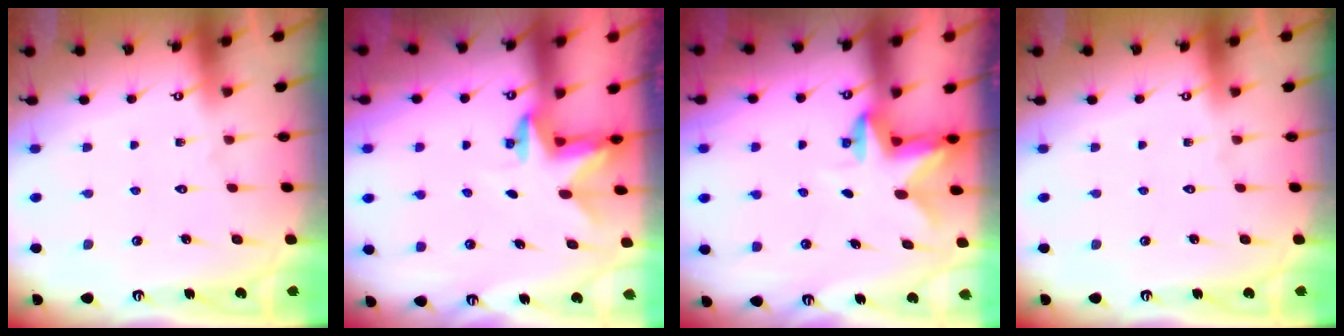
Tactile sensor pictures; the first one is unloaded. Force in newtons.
{"total": 2.5, "press": 2.4, "slide": 0.5}
{"total": 2.8, "press": 2.8, "slide": 0.6}
{"total": 0.0}